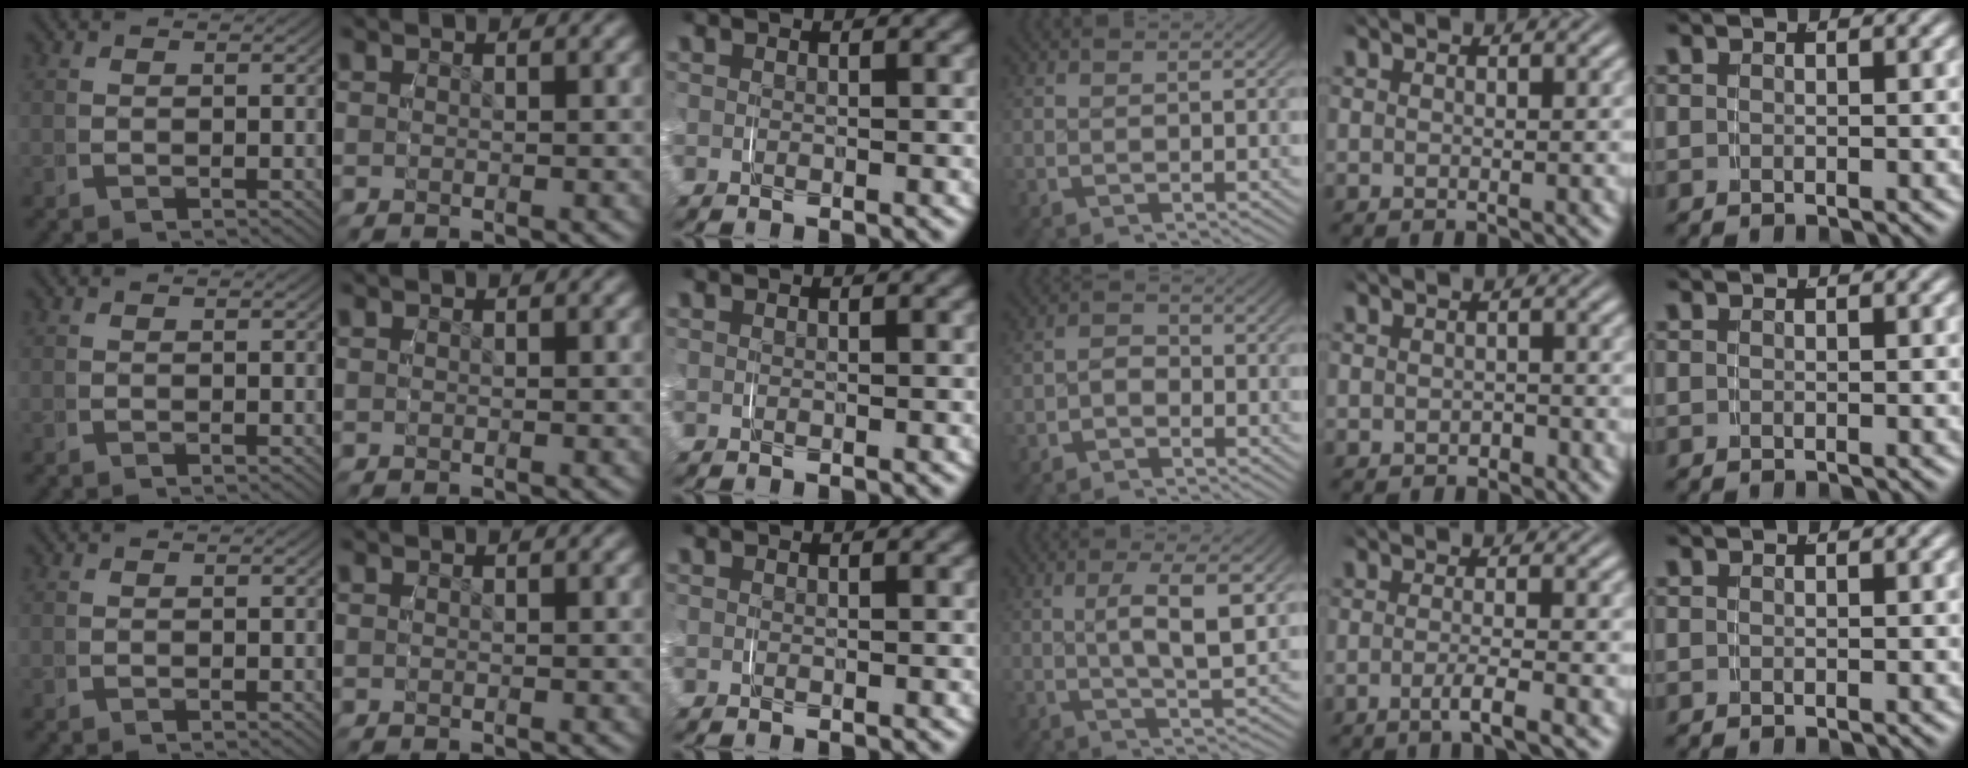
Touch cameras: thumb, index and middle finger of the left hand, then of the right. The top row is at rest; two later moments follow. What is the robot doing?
{"motion": "grasp_and_lifting", "object": "map"}